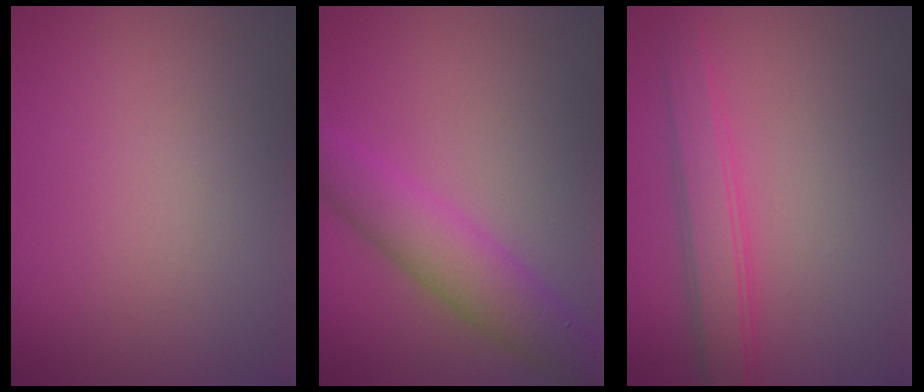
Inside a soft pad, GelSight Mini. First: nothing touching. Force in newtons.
{"total": 4.9, "press": 4.9, "slide": 0.0}
{"total": 2.4, "press": 2.4, "slide": 0.2}